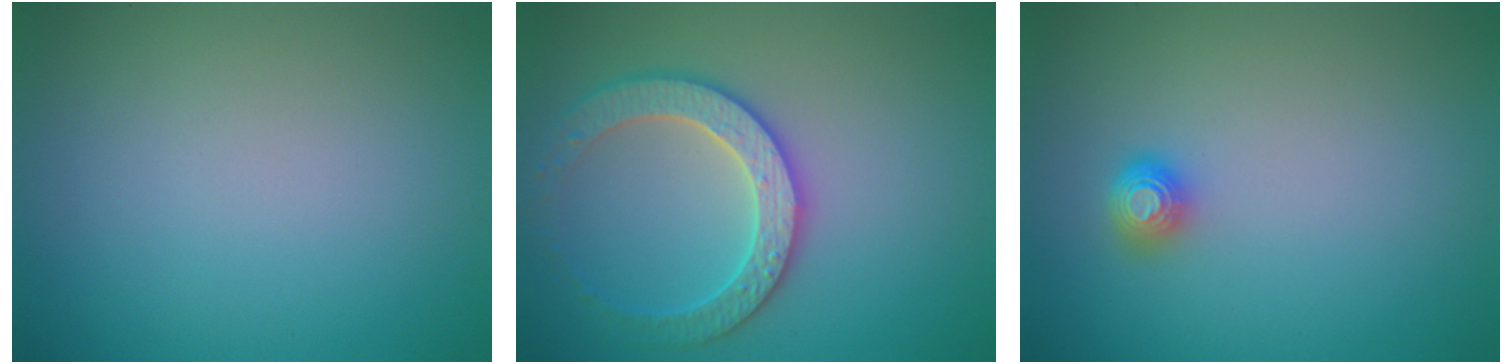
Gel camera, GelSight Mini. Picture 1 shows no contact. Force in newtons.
{"total": 3.6, "press": 3.6, "slide": 0.4}
{"total": 1.6, "press": 1.4, "slide": 0.6}